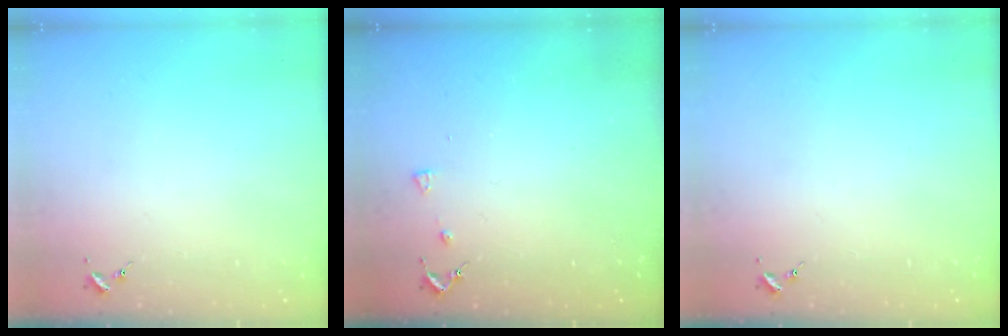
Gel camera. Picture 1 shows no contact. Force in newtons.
{"total": 3.3, "press": 3.3, "slide": 0.6}
{"total": 0.0}